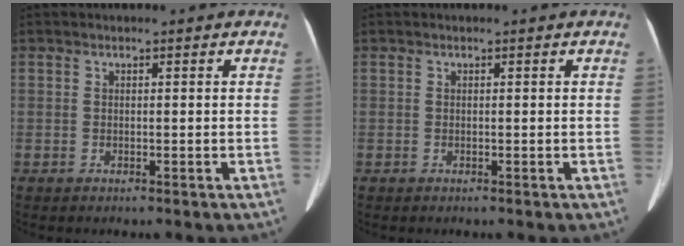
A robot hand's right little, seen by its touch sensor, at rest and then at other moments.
{"total": 0.0}